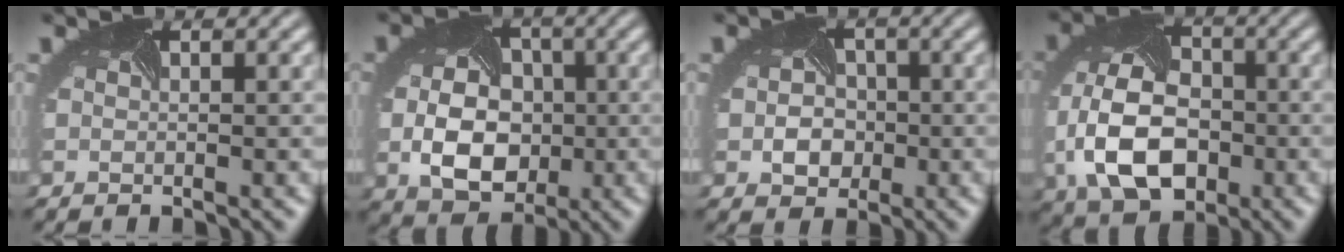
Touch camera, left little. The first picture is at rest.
{"total": 7.9, "force": [-1.1, 5.9, 5.2], "torque": [-0.106, -0.019, -0.012]}
{"total": 3.7, "force": [-0.5, 3.2, 2.0], "torque": [-0.021, -0.002, -0.008]}
{"total": 10.1, "force": [-2.2, 6.7, 7.2], "torque": [-0.172, -0.021, -0.041]}